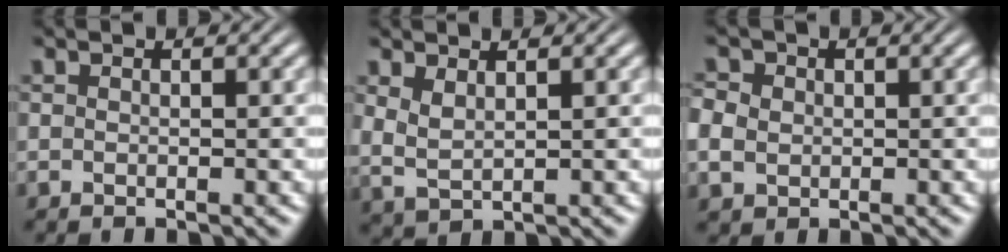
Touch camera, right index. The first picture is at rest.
{"total": 2.8, "force": [1.1, 2.1, 1.6], "torque": [-0.051, -0.014, 0.032]}
{"total": 3.5, "force": [0.1, 3.2, 1.4], "torque": [-0.043, -0.007, 0.003]}